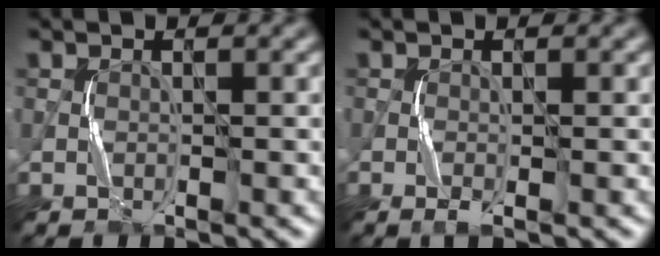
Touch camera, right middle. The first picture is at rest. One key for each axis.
{"total": 0.9, "fx": -0.4, "fy": 0.0, "fz": 0.7, "tx": -0.019, "ty": -0.001, "tz": -0.008}